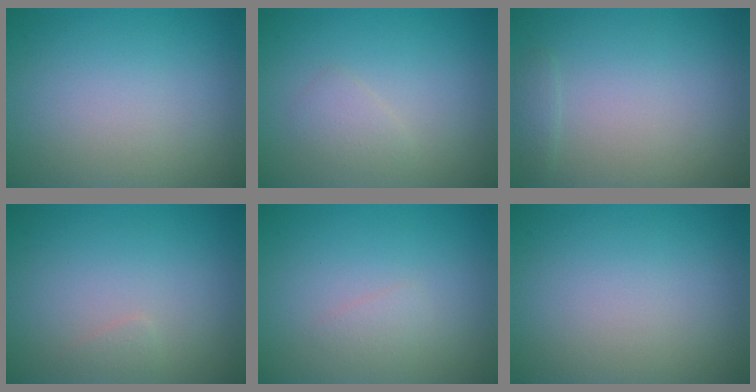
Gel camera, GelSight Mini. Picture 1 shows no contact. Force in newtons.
{"total": 1.3, "press": 1.3, "slide": 0.0}
{"total": 0.8, "press": 0.8, "slide": 0.1}
{"total": 0.6, "press": 0.6, "slide": 0.1}
{"total": 0.9, "press": 0.9, "slide": 0.1}
{"total": 0.0}